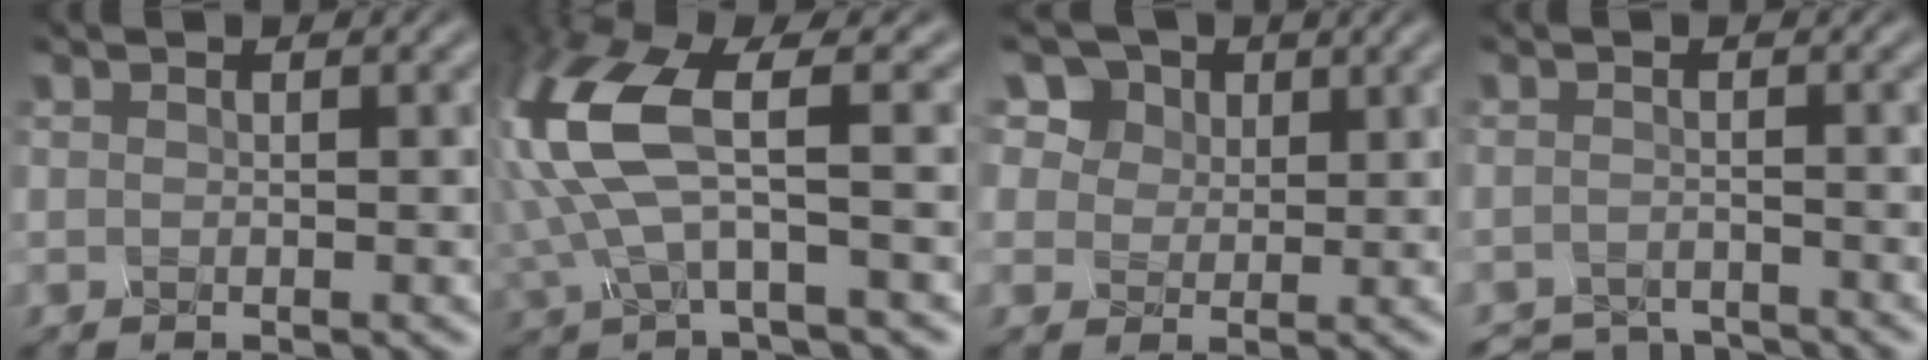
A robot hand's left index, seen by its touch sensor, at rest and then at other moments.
{"total": 6.5, "force": [1.3, 1.3, 6.2], "torque": [-0.180, 0.013, 0.033]}
{"total": 6.6, "force": [4.6, 4.4, 1.9], "torque": [-0.073, 0.020, 0.065]}
{"total": 3.9, "force": [-3.7, -0.6, -1.2], "torque": [0.006, -0.008, -0.052]}